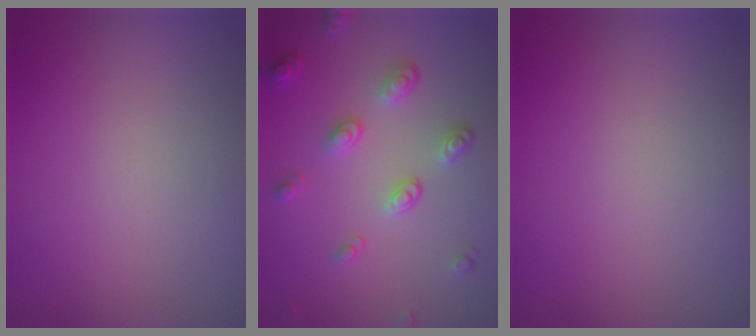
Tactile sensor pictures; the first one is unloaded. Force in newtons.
{"total": 3.7, "press": 2.8, "slide": 2.3}
{"total": 0.0}